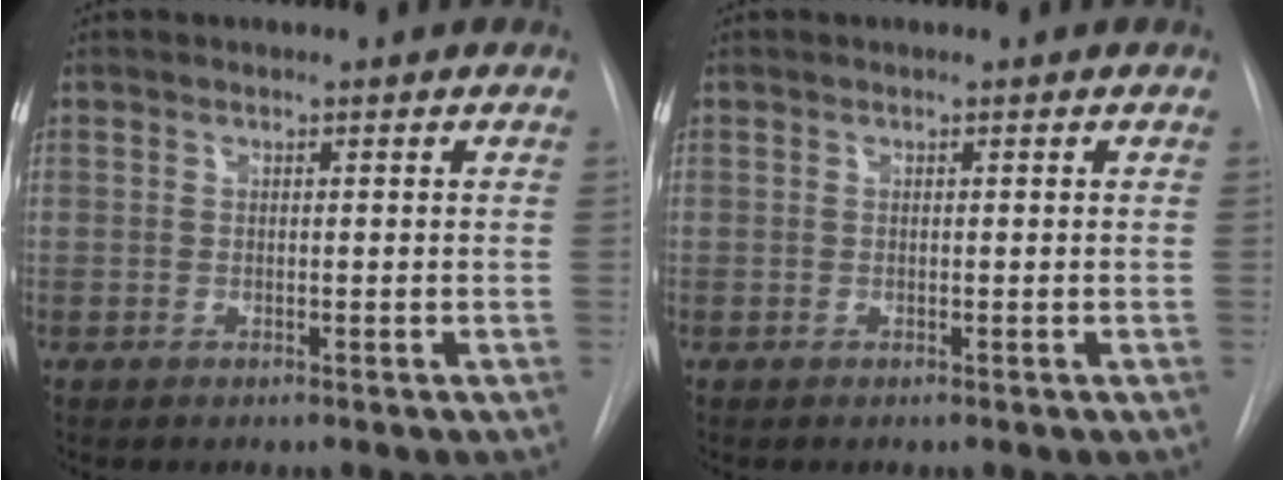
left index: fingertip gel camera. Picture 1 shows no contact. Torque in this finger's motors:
{"motor_torque": [0.00, 0.00, 0.00, 0.00]}